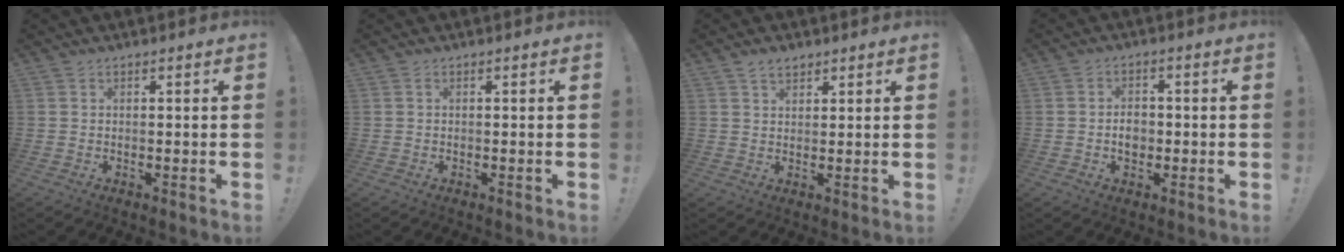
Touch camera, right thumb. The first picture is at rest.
{"total": 0.0}
{"total": 3.4, "force": [2.4, 1.9, 1.3], "torque": [-0.018, -0.009, 0.044]}
{"total": 4.3, "force": [-0.8, 3.3, 2.6], "torque": [-0.027, -0.002, -0.017]}